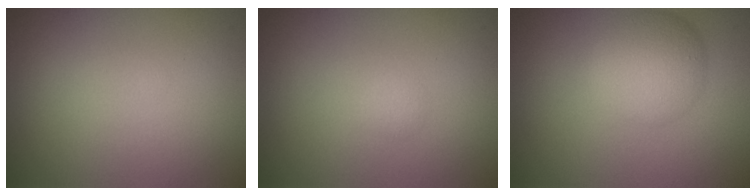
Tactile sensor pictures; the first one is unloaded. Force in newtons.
{"total": 0.7, "press": 0.7, "slide": 0.1}
{"total": 4.9, "press": 4.9, "slide": 0.1}